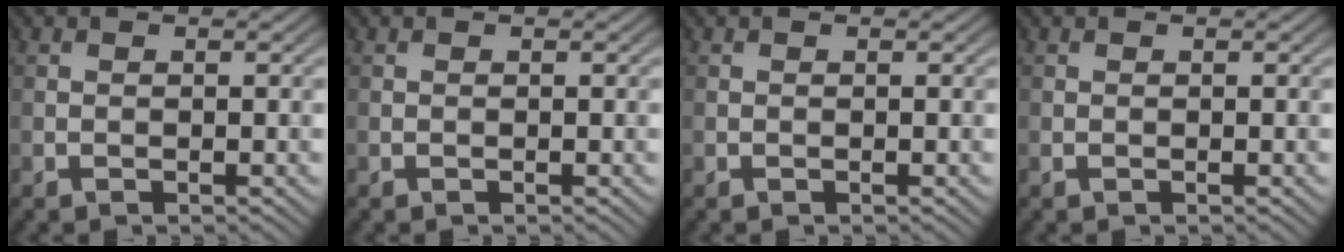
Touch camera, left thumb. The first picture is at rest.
{"total": 0.0}
{"total": 0.0}
{"total": 0.0}